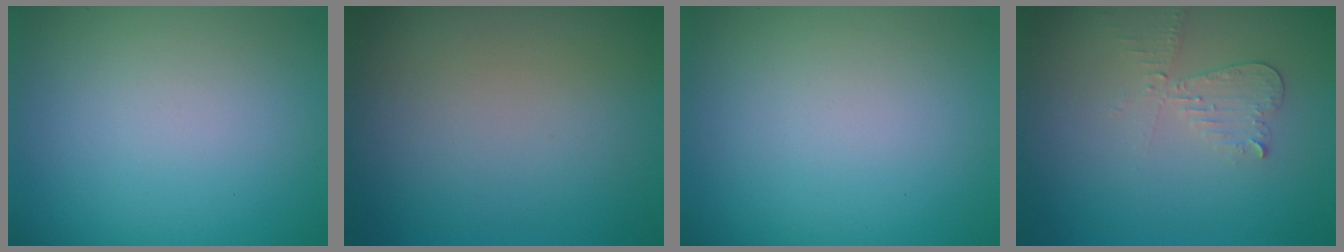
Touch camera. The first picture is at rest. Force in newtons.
{"total": 0.0}
{"total": 0.0}
{"total": 2.1, "press": 2.1, "slide": 0.1}